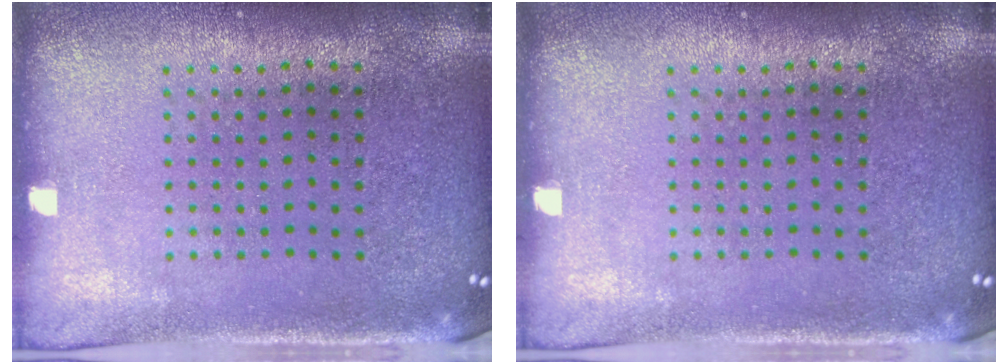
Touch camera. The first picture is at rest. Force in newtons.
{"total": 0.0}